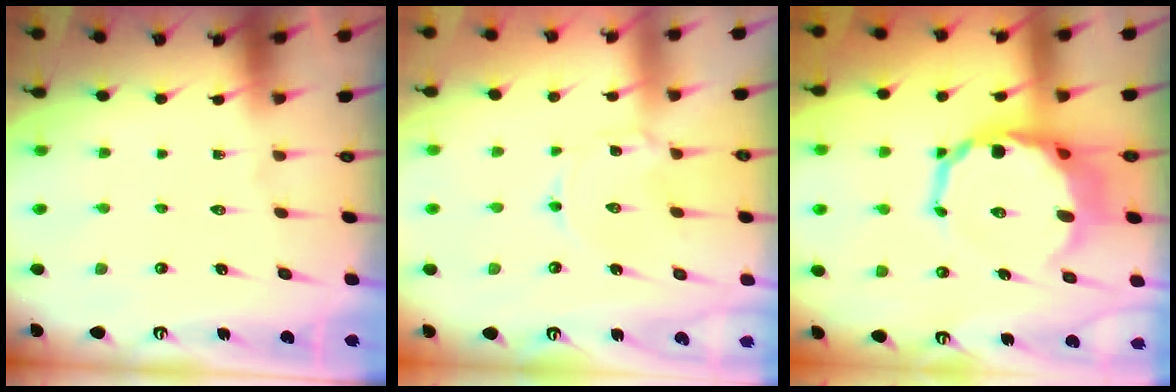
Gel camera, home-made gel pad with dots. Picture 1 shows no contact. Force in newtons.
{"total": 0.9, "press": 0.9, "slide": 0.2}
{"total": 13.5, "press": 13.1, "slide": 3.2}